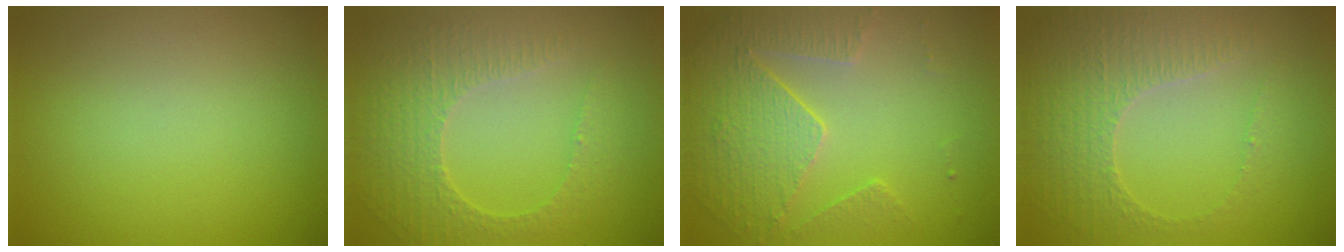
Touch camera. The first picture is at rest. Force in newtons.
{"total": 4.7, "press": 3.3, "slide": 3.3}
{"total": 3.8, "press": 3.5, "slide": 1.4}
{"total": 3.3, "press": 3.1, "slide": 1.0}